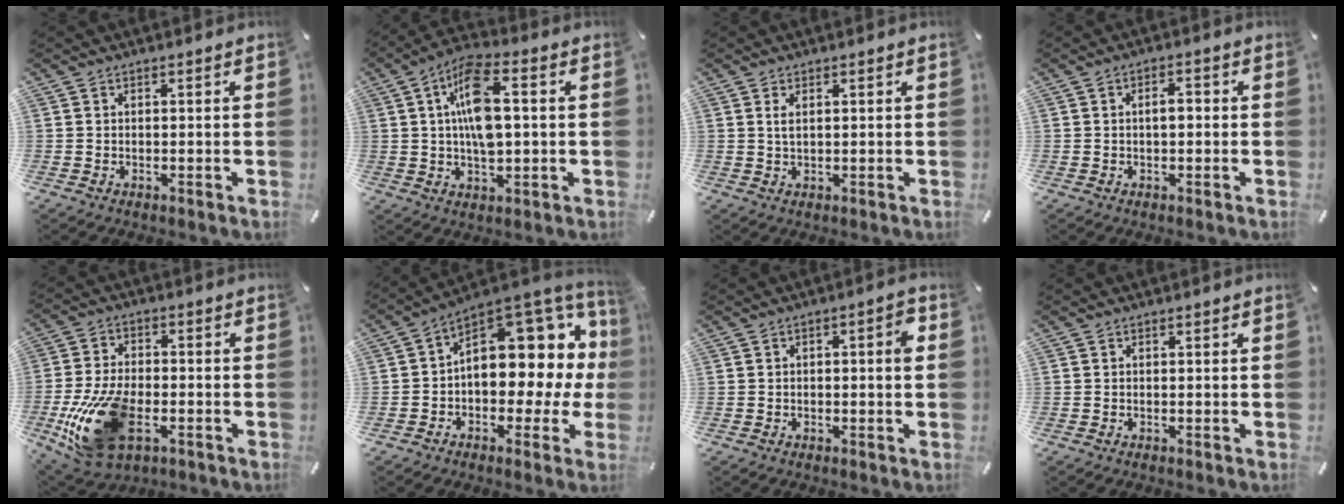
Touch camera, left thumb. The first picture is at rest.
{"total": 12.1, "force": [1.3, 5.5, 10.7], "torque": [-0.205, 0.006, 0.022]}
{"total": 1.9, "force": [0.7, 0.6, 1.7], "torque": [-0.035, 0.002, 0.010]}
{"total": 3.0, "force": [0.0, 1.5, 2.6], "torque": [-0.042, 0.006, -0.006]}
{"total": 17.7, "force": [-5.4, 10.2, 13.3], "torque": [-0.287, 0.004, -0.088]}
{"total": 15.8, "force": [4.7, 10.0, 11.4], "torque": [-0.130, -0.056, 0.074]}
{"total": 3.5, "force": [0.1, 1.1, 3.3], "torque": [-0.044, 0.004, -0.006]}
{"total": 0.0}